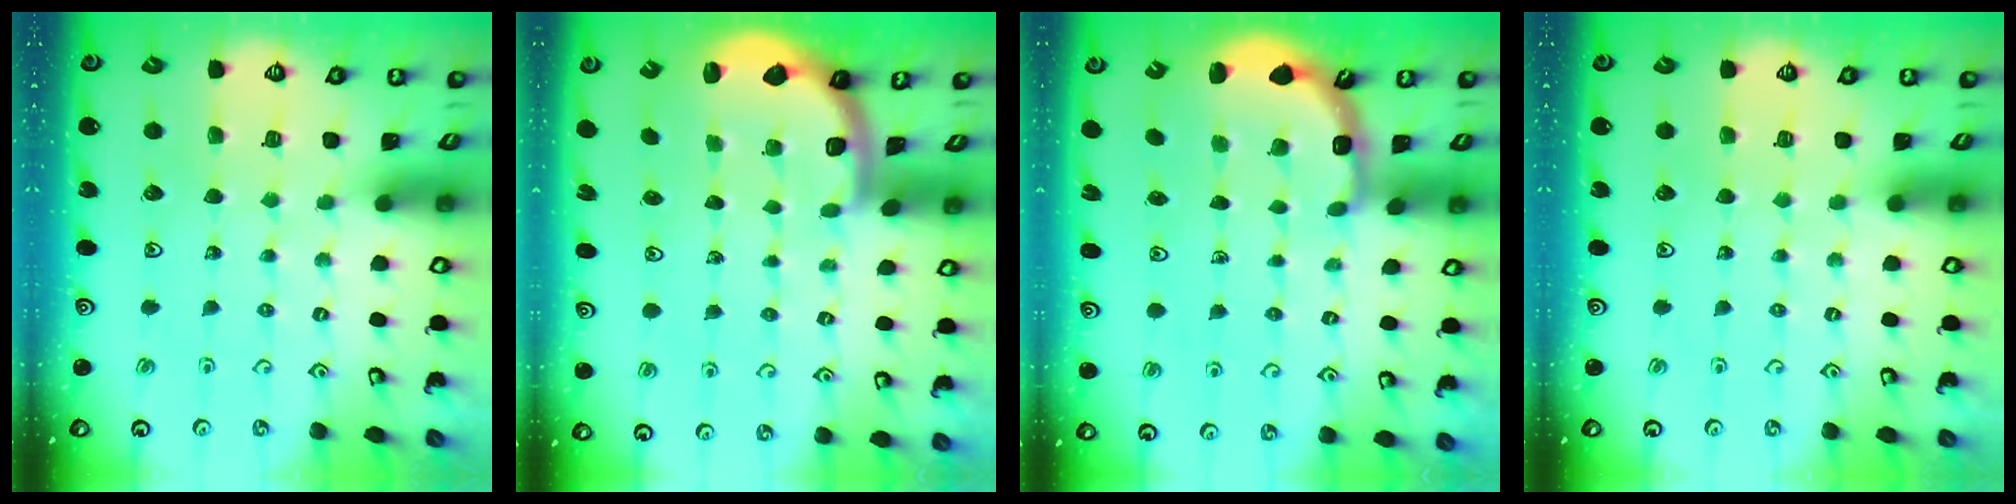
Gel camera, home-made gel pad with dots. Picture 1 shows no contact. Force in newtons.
{"total": 2.0, "press": 2.0, "slide": 0.5}
{"total": 3.2, "press": 2.6, "slide": 1.9}
{"total": 0.0}